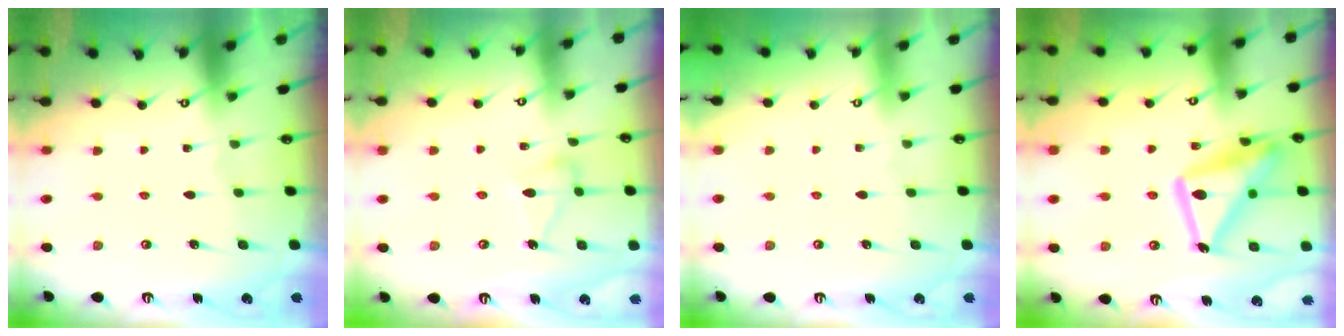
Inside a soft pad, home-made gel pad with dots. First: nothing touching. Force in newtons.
{"total": 6.1, "press": 6.1, "slide": 0.4}
{"total": 3.9, "press": 3.9, "slide": 0.1}
{"total": 19.6, "press": 19.5, "slide": 1.5}